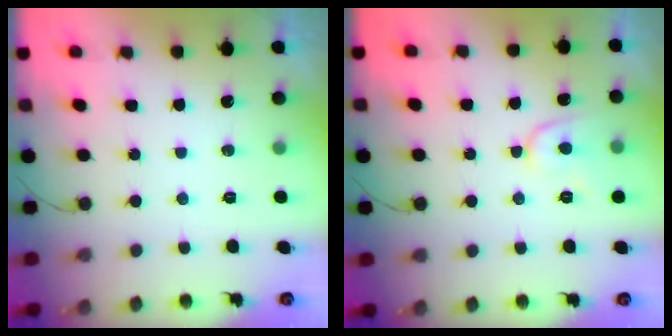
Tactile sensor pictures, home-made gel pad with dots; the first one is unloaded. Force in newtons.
{"total": 8.0, "press": 7.9, "slide": 0.9}